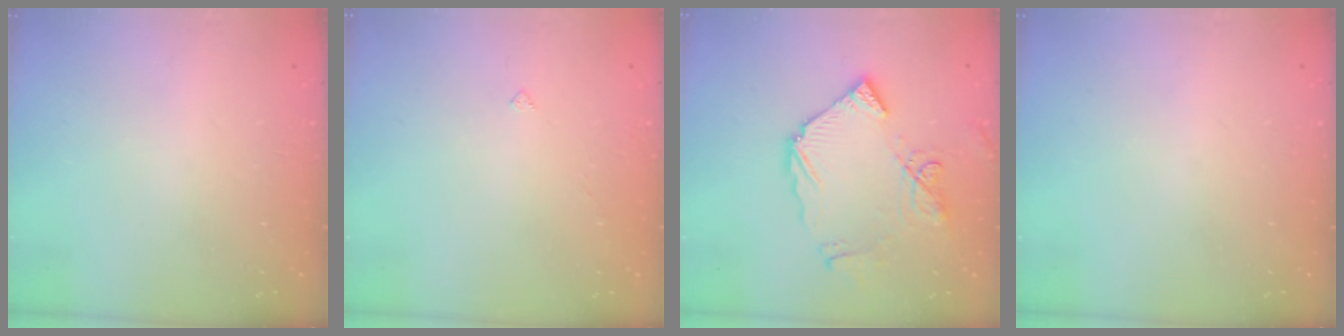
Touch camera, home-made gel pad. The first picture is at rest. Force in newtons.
{"total": 2.3, "press": 2.3, "slide": 0.5}
{"total": 13.4, "press": 13.3, "slide": 1.4}
{"total": 0.0}